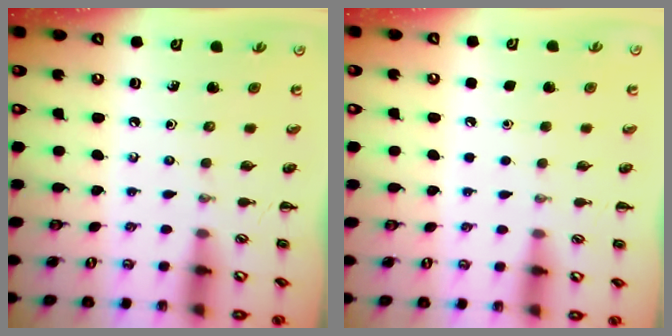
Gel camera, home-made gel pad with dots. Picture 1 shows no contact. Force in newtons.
{"total": 1.7, "press": 1.7, "slide": 0.1}